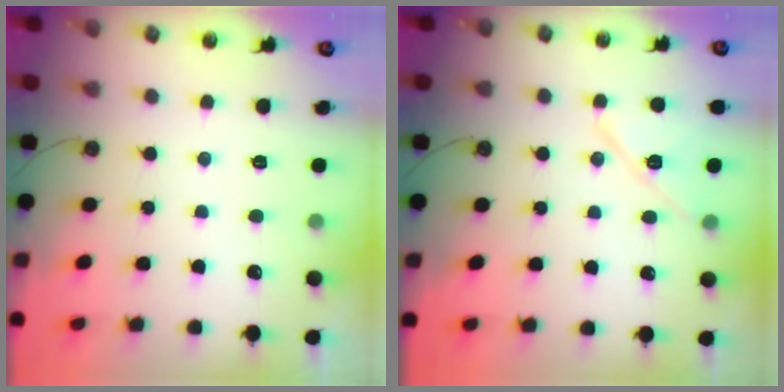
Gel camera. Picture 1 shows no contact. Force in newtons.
{"total": 11.1, "press": 11.0, "slide": 1.1}